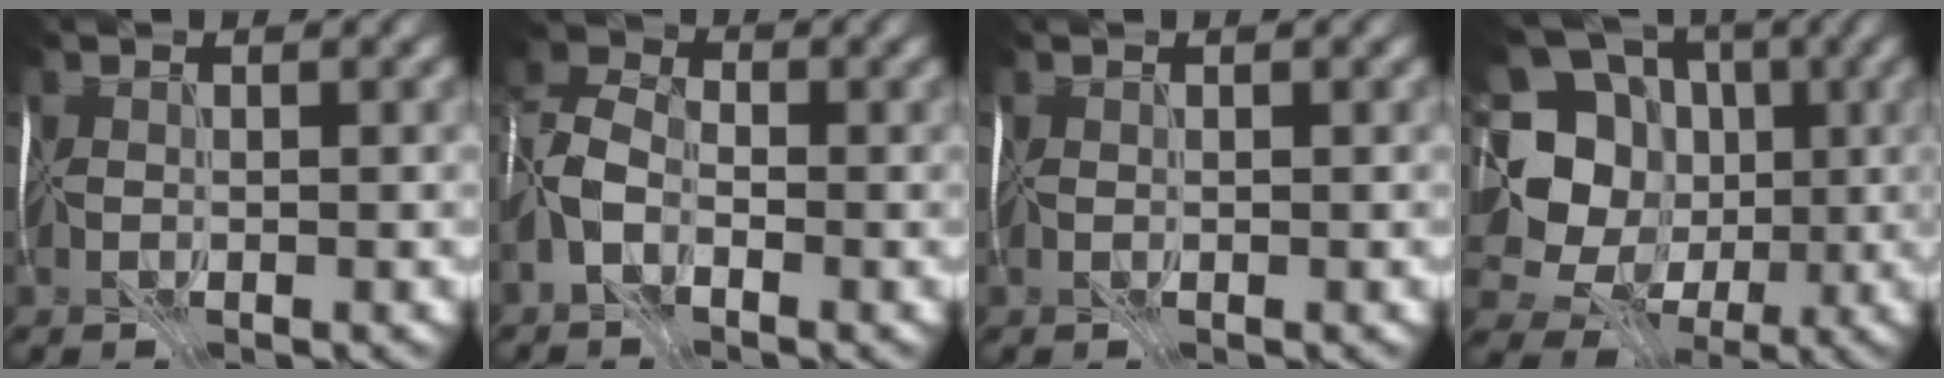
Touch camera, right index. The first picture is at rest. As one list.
[{"total": 2.4, "force": [-1.6, 1.3, 1.3], "torque": [-0.030, 0.013, -0.039]}, {"total": 0.0}, {"total": 11.4, "force": [0.3, 10.8, 3.6], "torque": [-0.111, 0.035, 0.011]}]